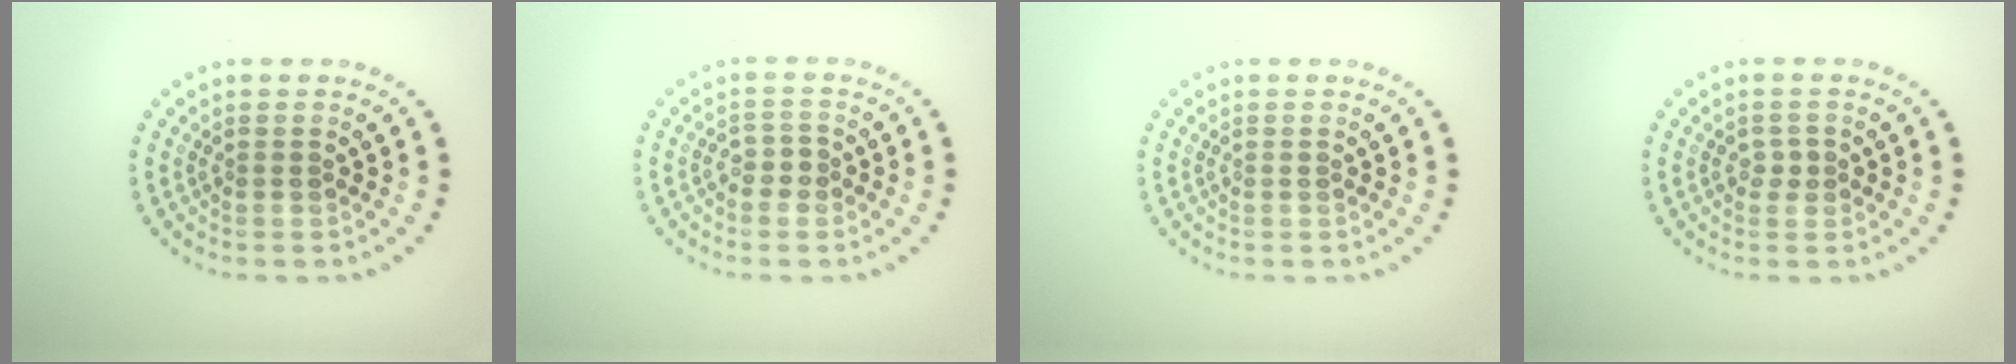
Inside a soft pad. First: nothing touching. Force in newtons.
{"total": 1.5, "press": 1.4, "slide": 0.7}
{"total": 0.0}
{"total": 1.0, "press": 0.9, "slide": 0.5}